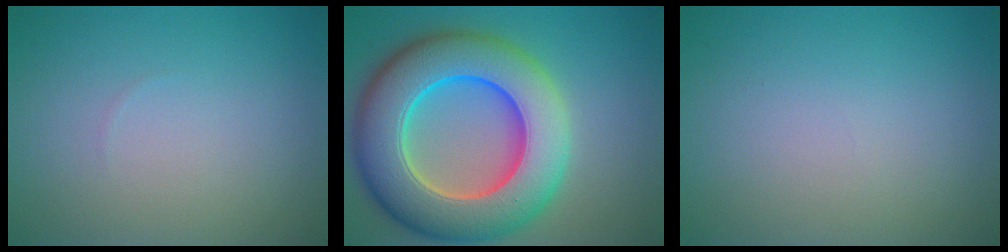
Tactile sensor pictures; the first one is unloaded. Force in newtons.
{"total": 13.3, "press": 13.1, "slide": 2.2}
{"total": 0.0}